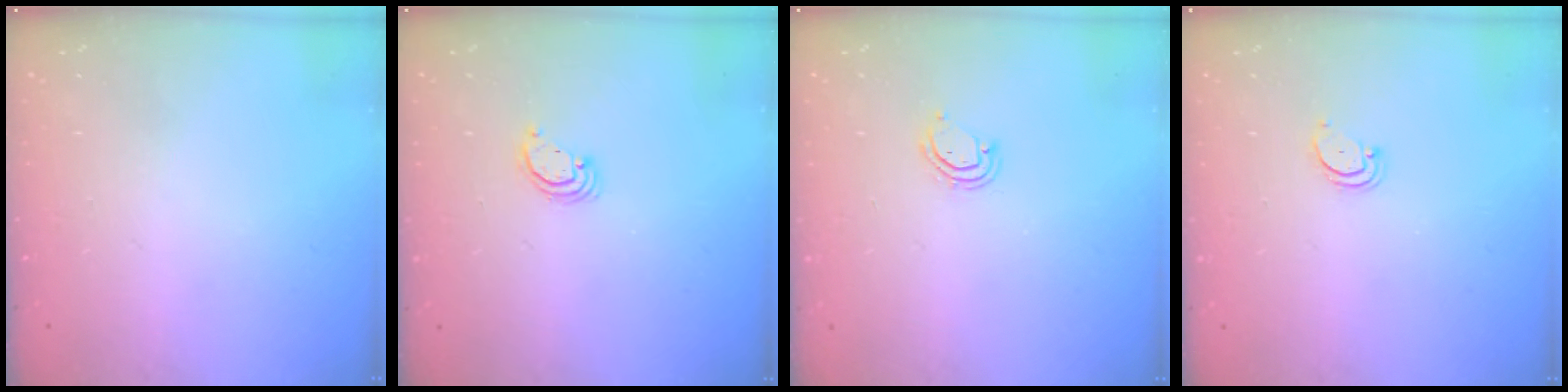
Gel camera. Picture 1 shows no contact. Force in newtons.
{"total": 2.8, "press": 2.8, "slide": 0.2}
{"total": 3.4, "press": 3.4, "slide": 0.2}
{"total": 2.7, "press": 2.7, "slide": 0.3}